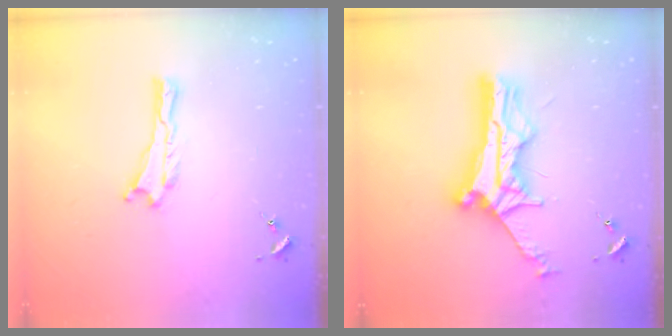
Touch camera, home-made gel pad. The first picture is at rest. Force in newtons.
{"total": 12.0, "press": 12.0, "slide": 0.8}